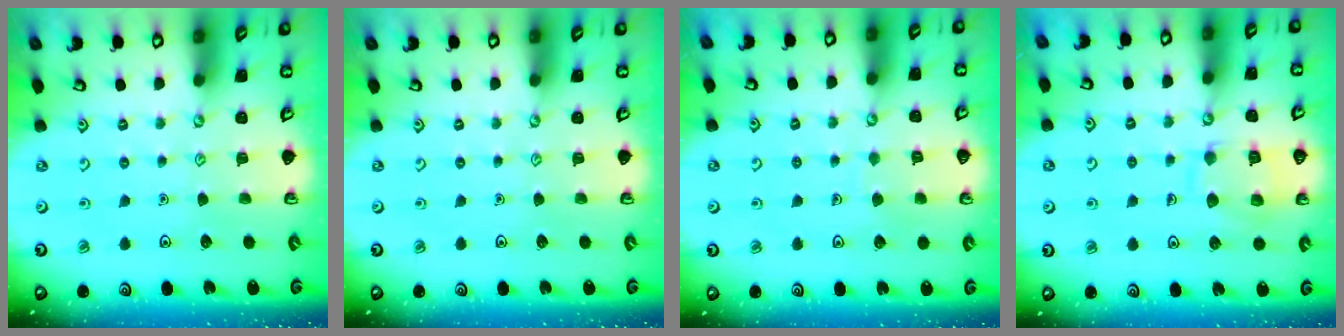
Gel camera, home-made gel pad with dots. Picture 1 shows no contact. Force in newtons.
{"total": 0.0}
{"total": 3.9, "press": 3.9, "slide": 0.4}
{"total": 11.6, "press": 11.6, "slide": 1.1}